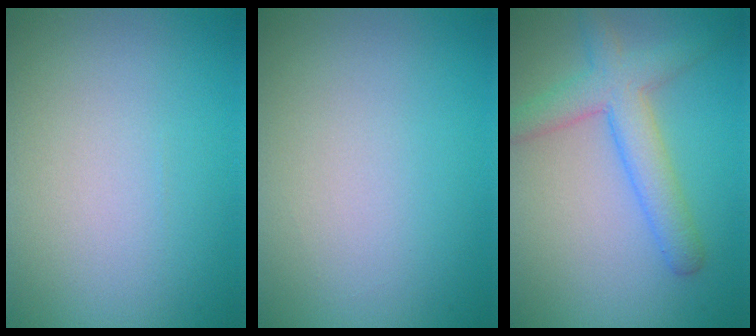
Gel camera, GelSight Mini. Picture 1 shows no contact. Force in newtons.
{"total": 0.0}
{"total": 4.5, "press": 4.5, "slide": 0.2}